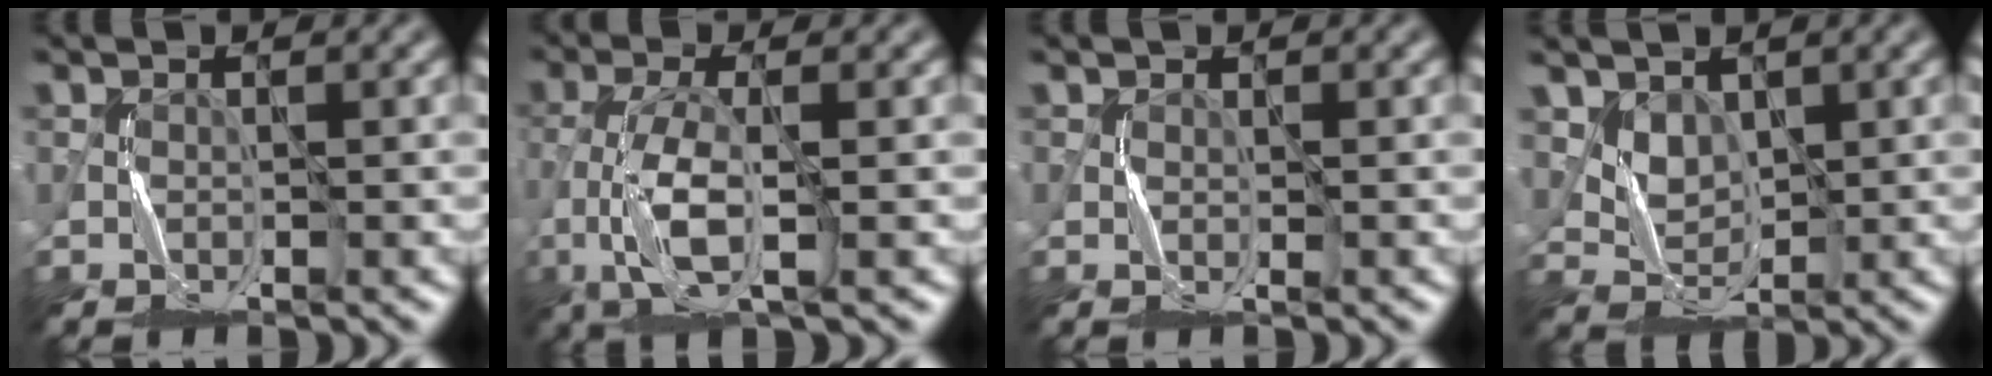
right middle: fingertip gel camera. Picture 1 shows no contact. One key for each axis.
{"total": 5.2, "fx": -1.5, "fy": 1.7, "fz": 4.7, "tx": -0.110, "ty": -0.001, "tz": -0.032}
{"total": 0.5, "fx": 0.3, "fy": 0.2, "fz": 0.4, "tx": -0.005, "ty": -0.001, "tz": 0.004}
{"total": 2.6, "fx": 1.8, "fy": 1.7, "fz": 0.9, "tx": -0.024, "ty": -0.013, "tz": 0.043}